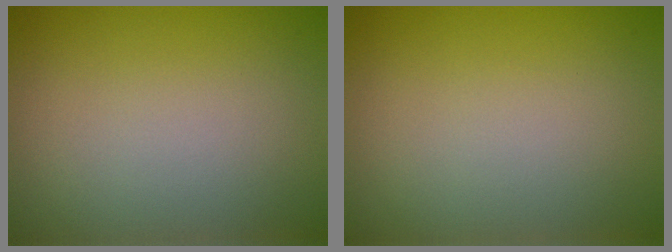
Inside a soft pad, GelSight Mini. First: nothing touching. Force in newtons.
{"total": 0.0}